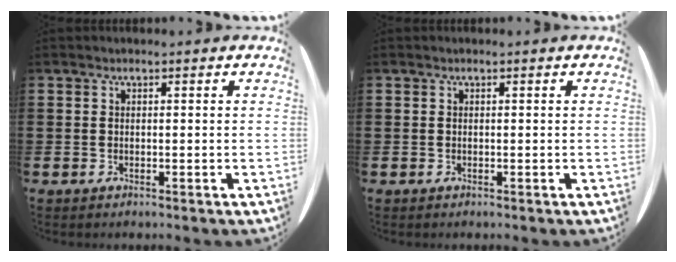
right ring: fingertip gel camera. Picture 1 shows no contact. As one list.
[{"total": 0.0}]